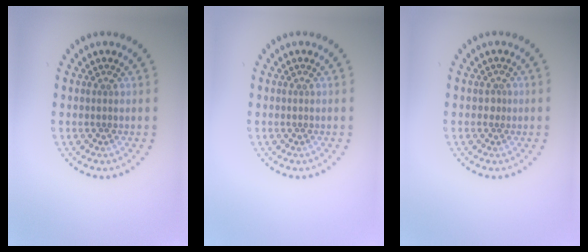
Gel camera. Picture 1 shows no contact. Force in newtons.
{"total": 0.0}
{"total": 0.8, "press": 0.3, "slide": 0.7}